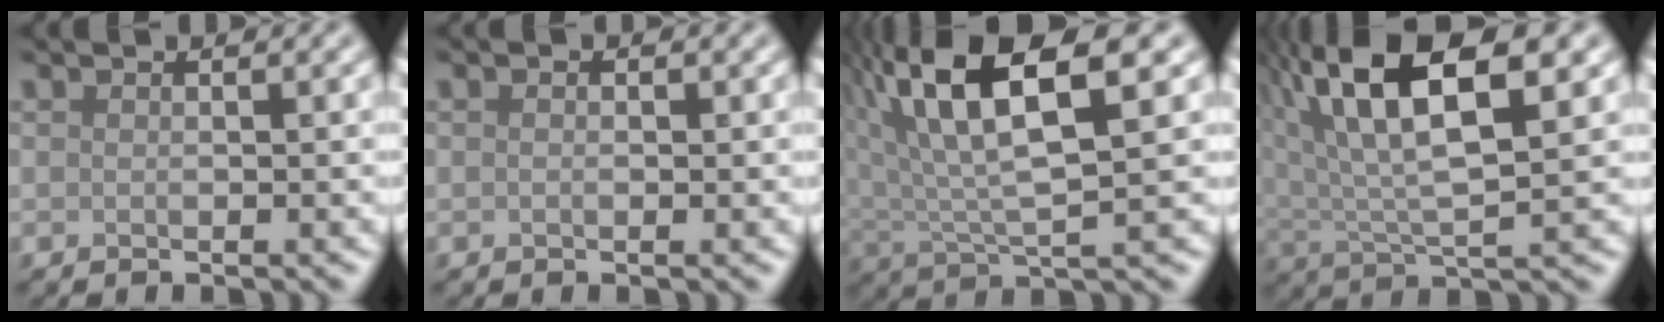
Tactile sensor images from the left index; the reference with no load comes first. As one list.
[{"total": 0.9, "force": [0.3, 0.5, 0.7], "torque": [-0.006, -0.006, 0.002]}, {"total": 11.5, "force": [5.5, 3.5, 9.5], "torque": [-0.203, 0.026, 0.098]}, {"total": 12.9, "force": [6.1, 4.6, 10.4], "torque": [-0.204, 0.025, 0.098]}]